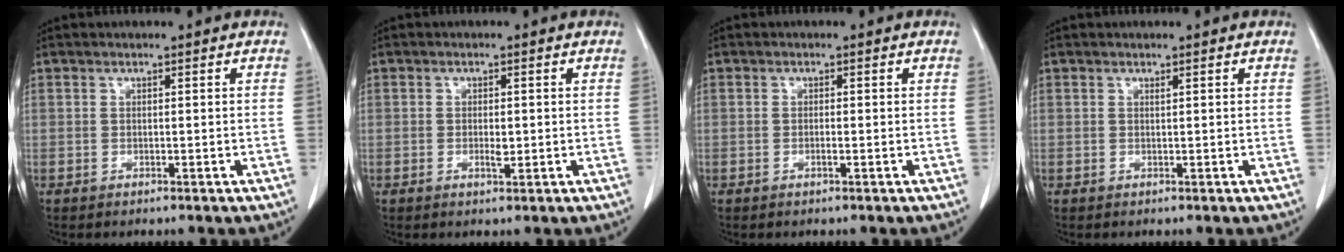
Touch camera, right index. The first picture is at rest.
{"total": 1.7, "force": [-0.1, 0.7, 1.6], "torque": [-0.029, 0.001, 0.003]}
{"total": 0.6, "force": [-0.1, 0.1, 0.6], "torque": [-0.011, 0.002, 0.002]}
{"total": 0.0}